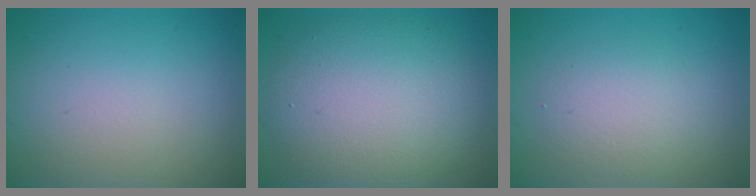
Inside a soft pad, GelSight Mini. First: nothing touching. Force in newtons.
{"total": 8.8, "press": 8.8, "slide": 0.7}
{"total": 2.6, "press": 2.6, "slide": 0.2}